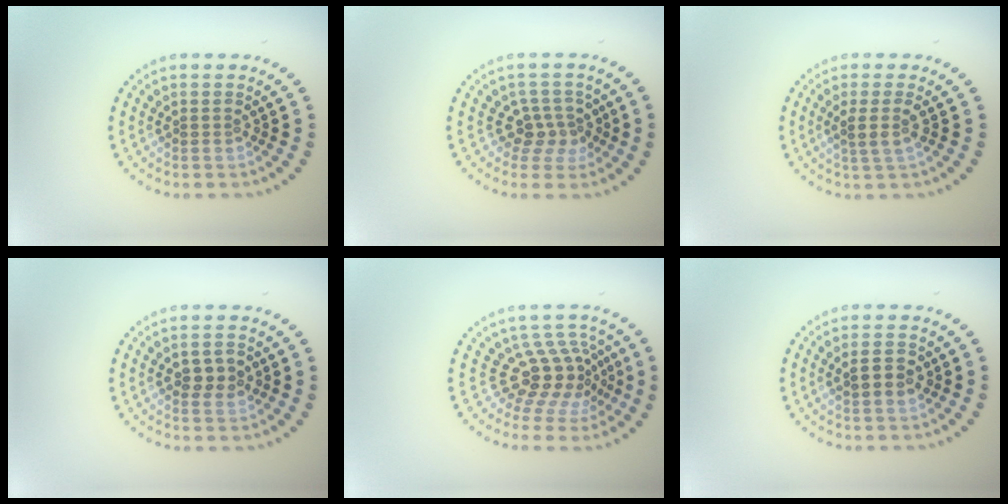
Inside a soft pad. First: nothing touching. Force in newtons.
{"total": 2.7, "press": 2.1, "slide": 1.8}
{"total": 1.9, "press": 1.6, "slide": 1.1}
{"total": 2.4, "press": 2.4, "slide": 0.1}
{"total": 4.4, "press": 3.1, "slide": 3.2}
{"total": 2.3, "press": 2.3, "slide": 0.3}